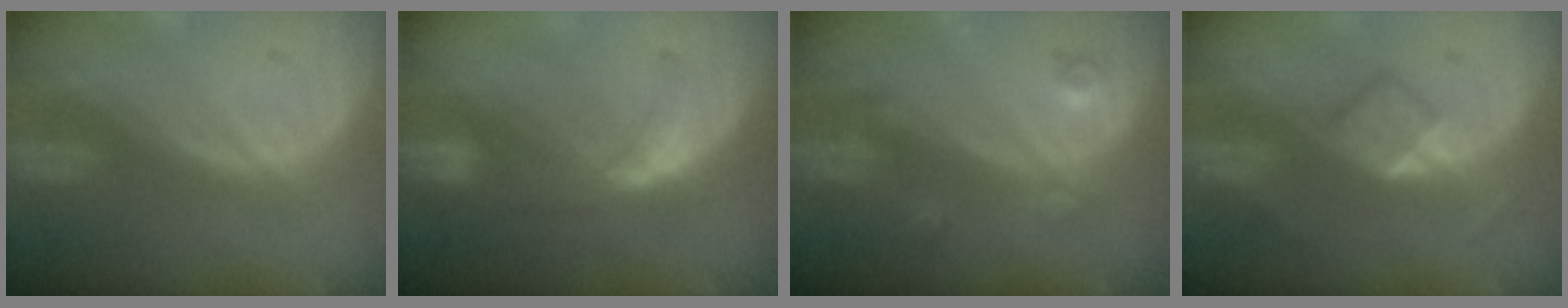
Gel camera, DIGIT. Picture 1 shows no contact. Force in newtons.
{"total": 5.8, "press": 5.3, "slide": 2.4}
{"total": 3.6, "press": 3.3, "slide": 1.6}
{"total": 4.7, "press": 4.2, "slide": 2.1}